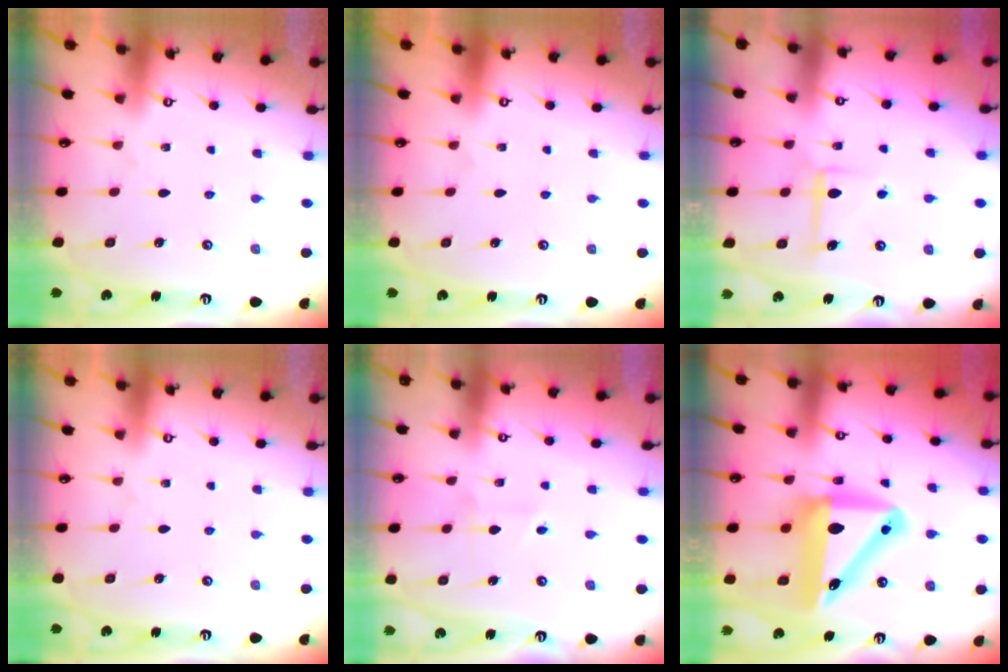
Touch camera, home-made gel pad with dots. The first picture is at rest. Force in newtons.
{"total": 0.0}
{"total": 6.6, "press": 6.6, "slide": 0.3}
{"total": 0.0}
{"total": 3.4, "press": 3.2, "slide": 1.1}
{"total": 13.9, "press": 13.4, "slide": 3.4}